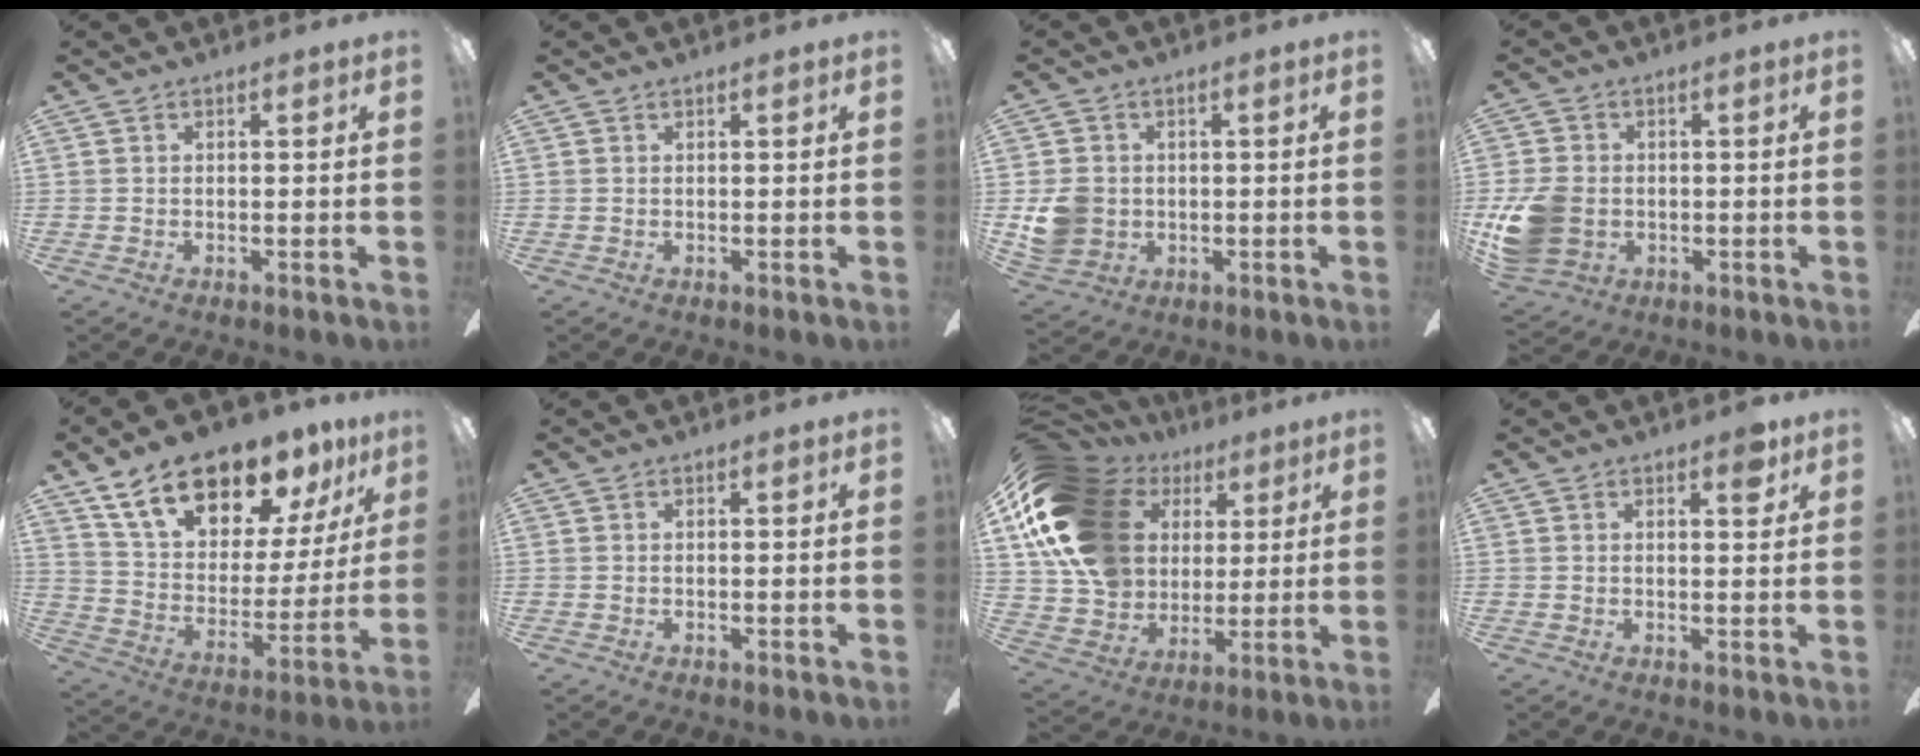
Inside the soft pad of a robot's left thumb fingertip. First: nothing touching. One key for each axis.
{"total": 0.0}
{"total": 7.4, "fx": 0.1, "fy": 6.8, "fz": 2.9, "tx": -0.058, "ty": 0.010, "tz": 0.005}
{"total": 11.4, "fx": -1.8, "fy": 9.1, "fz": 6.6, "tx": -0.141, "ty": 0.014, "tz": -0.029}
{"total": 19.7, "fx": 14.6, "fy": 9.2, "fz": 9.4, "tx": -0.170, "ty": -0.090, "tz": 0.260}
{"total": 0.0}
{"total": 23.6, "fx": 6.6, "fy": 17.8, "fz": 14.0, "tx": -0.285, "ty": -0.011, "tz": 0.133}
{"total": 3.3, "fx": 2.1, "fy": 1.3, "fz": 2.1, "tx": -0.013, "ty": -0.008, "tz": 0.029}